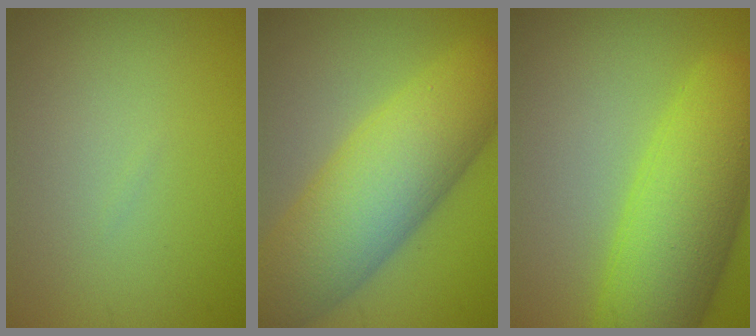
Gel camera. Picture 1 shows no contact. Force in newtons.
{"total": 10.9, "press": 10.9, "slide": 0.3}
{"total": 9.9, "press": 9.9, "slide": 0.4}